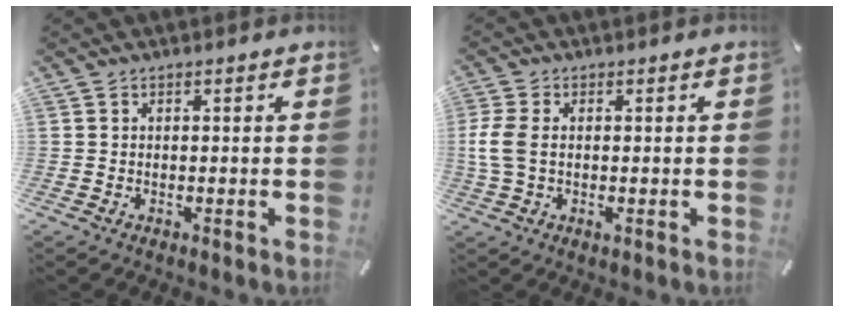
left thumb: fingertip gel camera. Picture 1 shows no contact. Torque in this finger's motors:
{"motor_torque": [0.86, 1.51, 0.38, -0.31, 0.11]}